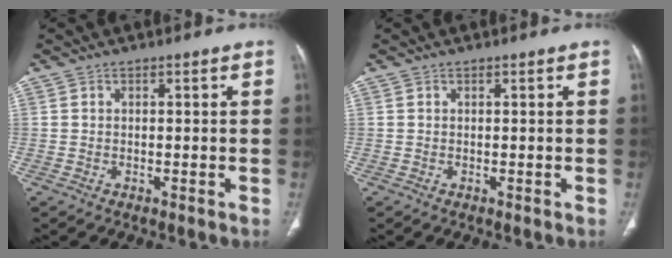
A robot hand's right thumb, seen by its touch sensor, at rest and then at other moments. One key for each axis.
{"total": 0.0}